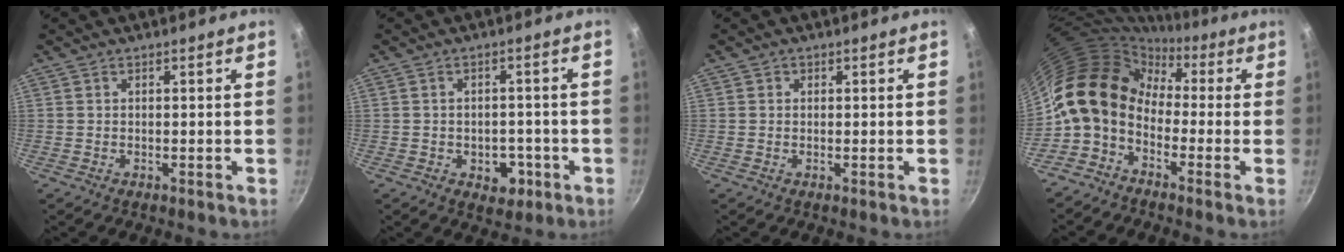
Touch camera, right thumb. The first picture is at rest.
{"total": 5.5, "force": [-2.1, 3.9, 3.3], "torque": [-0.022, 0.009, -0.020]}
{"total": 0.9, "force": [0.2, 0.9, 0.1], "torque": [0.003, 0.000, 0.001]}
{"total": 13.4, "force": [-1.5, 10.4, 8.3], "torque": [-0.123, 0.044, -0.054]}